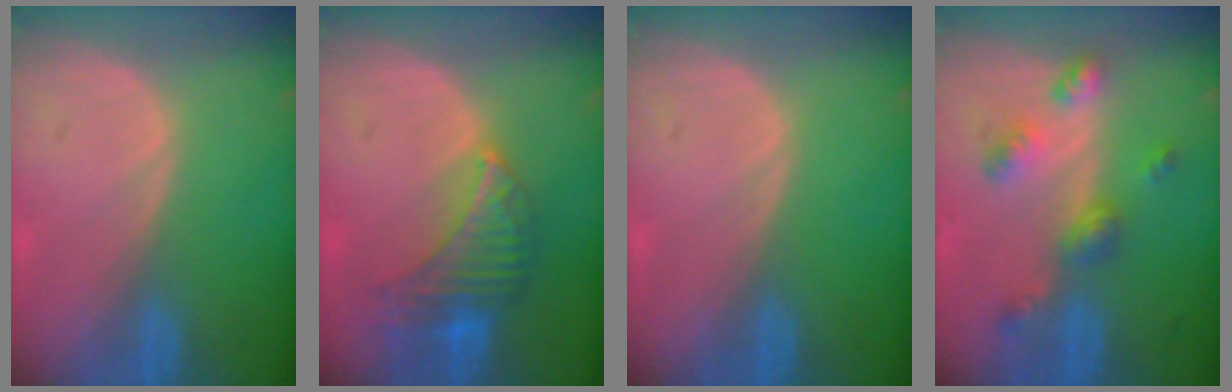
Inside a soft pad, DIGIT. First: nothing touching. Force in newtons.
{"total": 7.4, "press": 6.9, "slide": 2.5}
{"total": 0.0}
{"total": 6.3, "press": 5.5, "slide": 3.1}